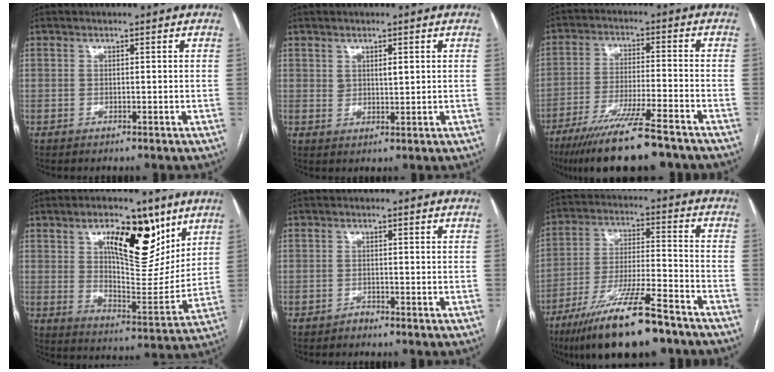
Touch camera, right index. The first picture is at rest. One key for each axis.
{"total": 2.2, "fx": 1.0, "fy": 1.0, "fz": 1.8, "tx": -0.031, "ty": -0.001, "tz": 0.020}
{"total": 14.3, "fx": -10.8, "fy": 1.2, "fz": 9.3, "tx": -0.167, "ty": -0.039, "tz": -0.181}
{"total": 15.4, "fx": 7.9, "fy": 6.0, "fz": 11.8, "tx": -0.171, "ty": -0.002, "tz": 0.131}
{"total": 0.8, "fx": -0.7, "fy": 0.3, "fz": -0.2, "tx": 0.006, "ty": 0.000, "tz": -0.017}
{"total": 16.8, "fx": -11.9, "fy": 2.3, "fz": 11.8, "tx": -0.209, "ty": -0.029, "tz": -0.209}